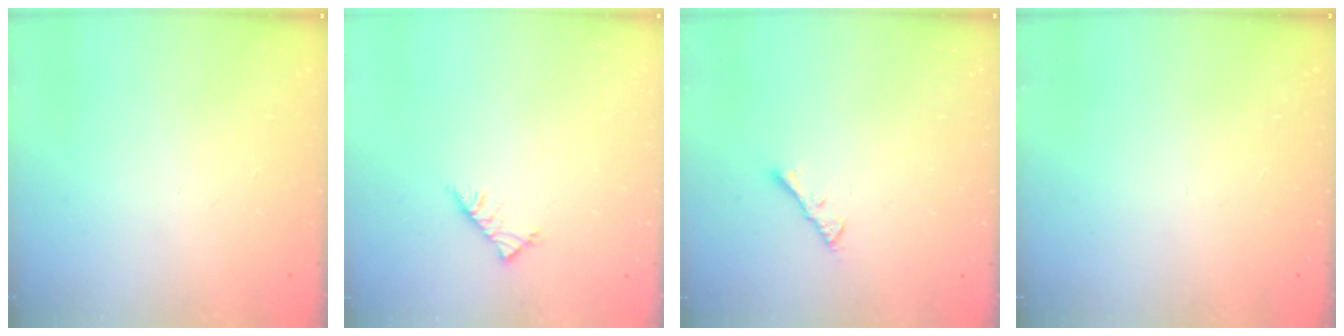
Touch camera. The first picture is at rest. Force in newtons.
{"total": 4.2, "press": 4.1, "slide": 0.7}
{"total": 2.3, "press": 2.2, "slide": 0.4}
{"total": 0.0}